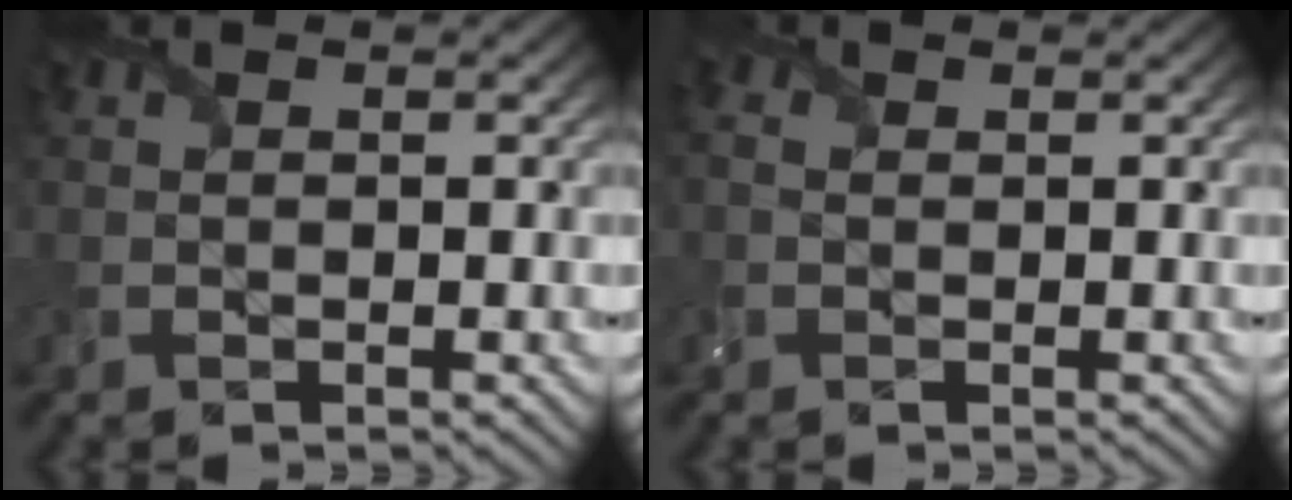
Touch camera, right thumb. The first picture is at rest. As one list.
[{"total": 1.8, "force": [0.0, 1.5, 1.1], "torque": [-0.032, -0.002, 0.000]}]